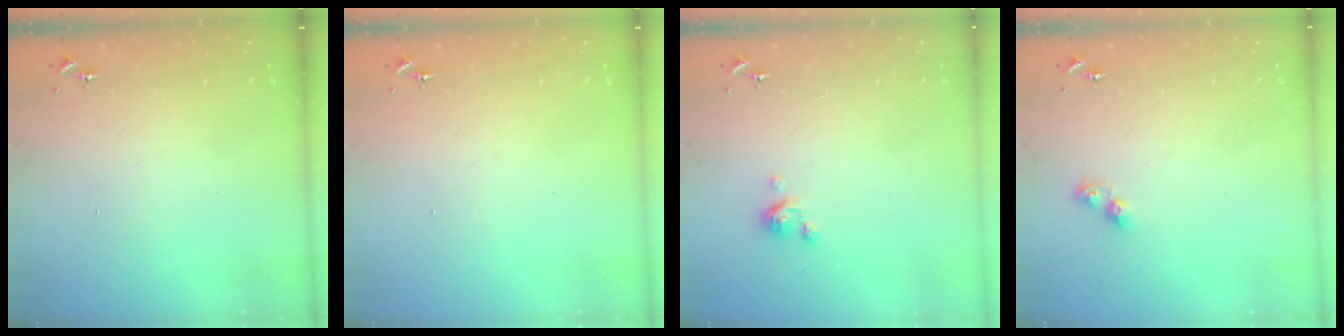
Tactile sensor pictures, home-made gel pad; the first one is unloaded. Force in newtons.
{"total": 0.0}
{"total": 3.8, "press": 3.8, "slide": 0.3}
{"total": 5.7, "press": 5.7, "slide": 0.4}